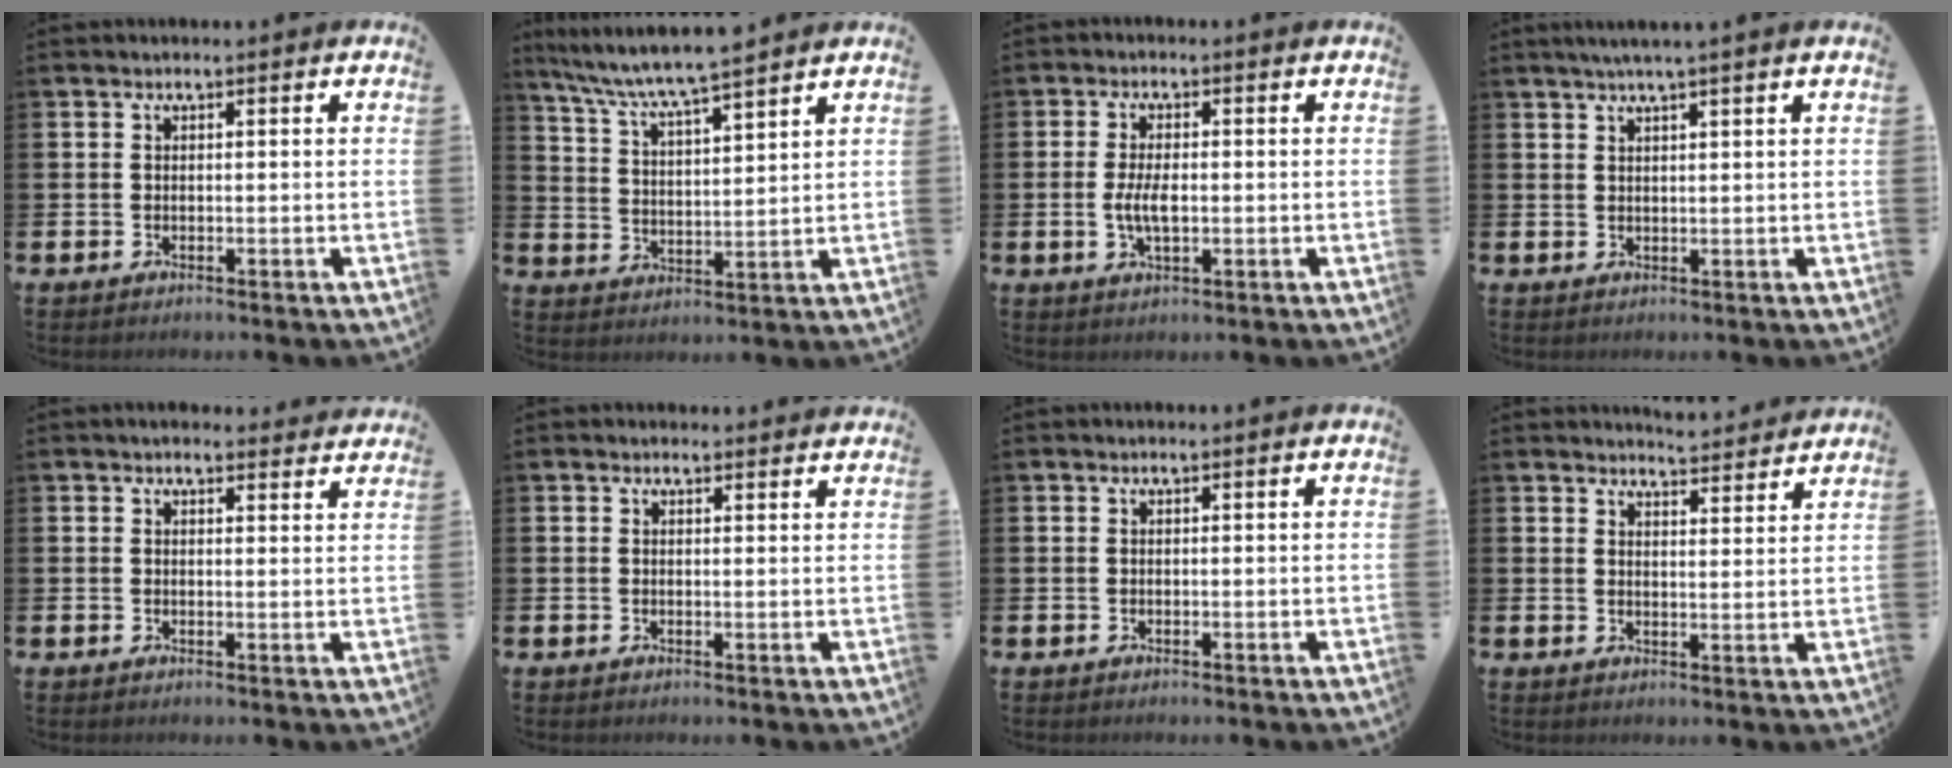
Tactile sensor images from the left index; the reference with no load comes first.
{"total": 6.7, "force": [6.3, 0.0, 2.0], "torque": [-0.069, -0.036, 0.110]}
{"total": 4.0, "force": [-0.3, 1.8, 3.6], "torque": [-0.074, 0.001, -0.009]}
{"total": 2.3, "force": [2.0, -0.5, 1.1], "torque": [-0.028, 0.001, 0.037]}
{"total": 2.5, "force": [2.4, 0.4, 0.1], "torque": [-0.005, -0.009, 0.044]}
{"total": 1.4, "force": [1.3, 0.3, 0.1], "torque": [0.005, -0.004, 0.023]}
{"total": 0.0}
{"total": 4.7, "force": [4.7, 0.1, 0.0], "torque": [-0.001, -0.032, 0.085]}